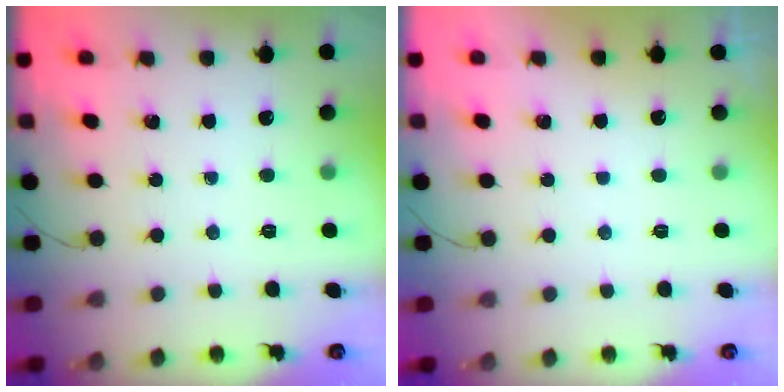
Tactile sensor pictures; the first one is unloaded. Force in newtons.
{"total": 3.0, "press": 3.0, "slide": 0.1}